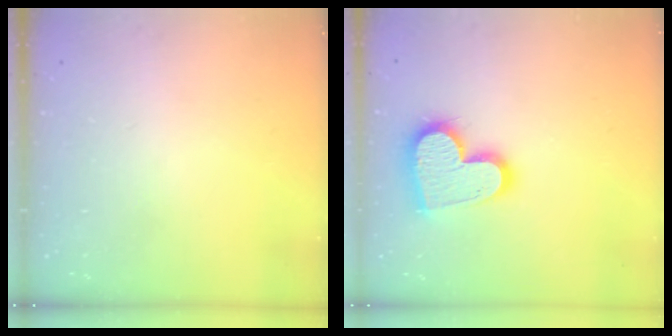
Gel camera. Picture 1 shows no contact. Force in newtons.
{"total": 16.2, "press": 16.2, "slide": 1.1}